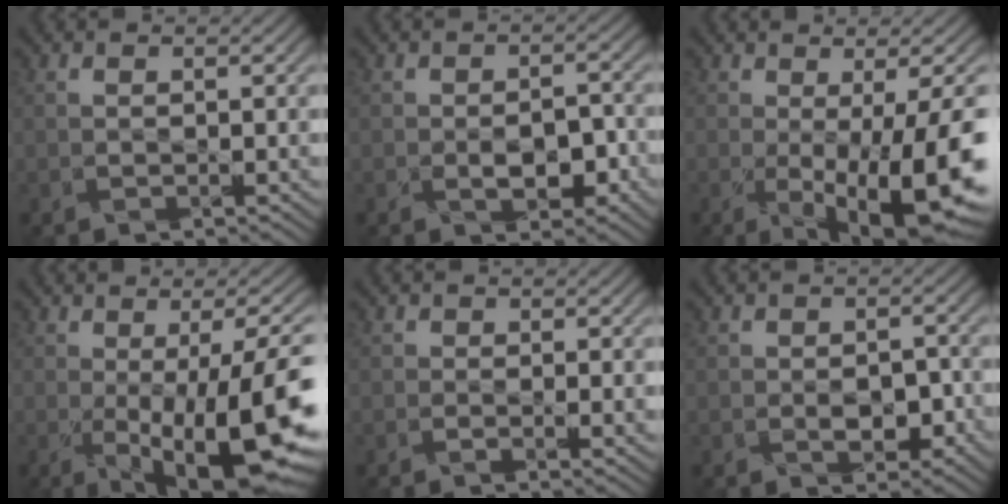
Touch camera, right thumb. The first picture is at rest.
{"total": 4.2, "force": [-1.9, 2.6, 2.7], "torque": [-0.030, -0.003, -0.033]}
{"total": 13.4, "force": [-3.8, 4.2, 12.1], "torque": [-0.197, -0.043, -0.037]}
{"total": 15.5, "force": [-3.6, 5.2, 14.2], "torque": [-0.204, -0.038, -0.035]}
{"total": 1.3, "force": [-0.6, 0.8, 0.8], "torque": [-0.009, -0.013, -0.012]}
{"total": 3.6, "force": [-1.6, 2.5, 2.1], "torque": [-0.021, -0.007, -0.027]}